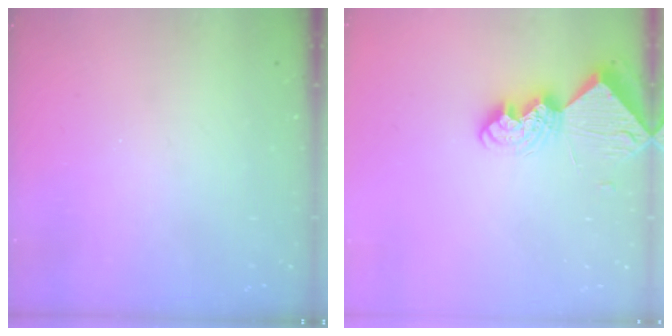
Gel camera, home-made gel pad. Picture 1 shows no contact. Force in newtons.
{"total": 10.3, "press": 10.3, "slide": 0.9}